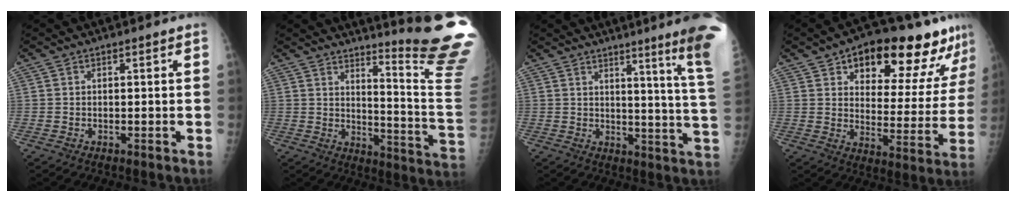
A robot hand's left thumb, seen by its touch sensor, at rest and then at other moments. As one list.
[{"total": 19.0, "force": [16.5, -2.1, 9.2], "torque": [-0.115, -0.207, 0.203]}, {"total": 14.9, "force": [9.7, -1.3, 11.3], "torque": [-0.136, -0.081, 0.108]}, {"total": 20.5, "force": [13.4, 8.3, 13.1], "torque": [-0.128, -0.047, 0.191]}]